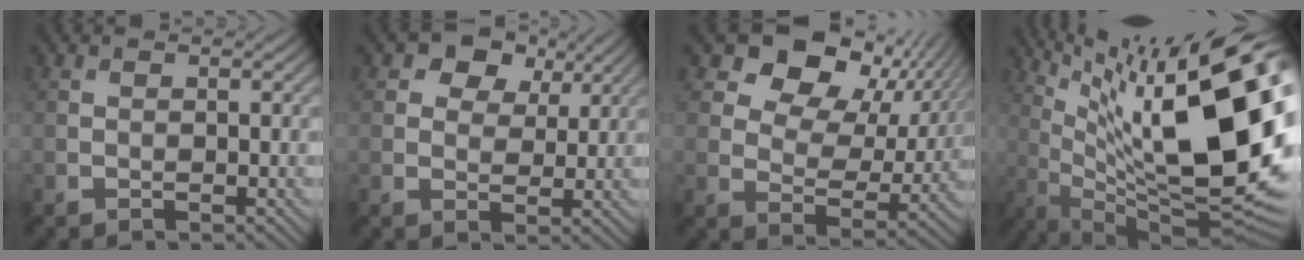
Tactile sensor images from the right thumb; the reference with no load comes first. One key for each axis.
{"total": 6.5, "fx": 3.6, "fy": 4.4, "fz": 3.3, "tx": -0.049, "ty": -0.006, "tz": 0.059}
{"total": 13.5, "fx": 7.4, "fy": 8.4, "fz": 7.6, "tx": -0.125, "ty": 0.006, "tz": 0.108}
{"total": 21.8, "fx": 6.1, "fy": 6.4, "fz": 20.0, "tx": -0.280, "ty": 0.026, "tz": 0.106}